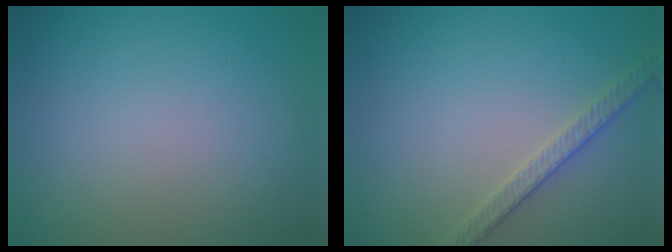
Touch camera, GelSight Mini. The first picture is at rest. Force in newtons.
{"total": 2.6, "press": 2.5, "slide": 0.8}